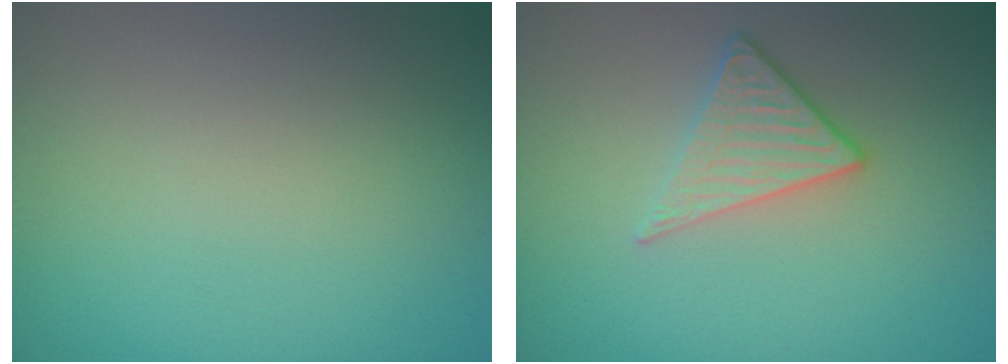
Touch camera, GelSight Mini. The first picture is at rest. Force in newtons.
{"total": 2.9, "press": 2.6, "slide": 1.3}